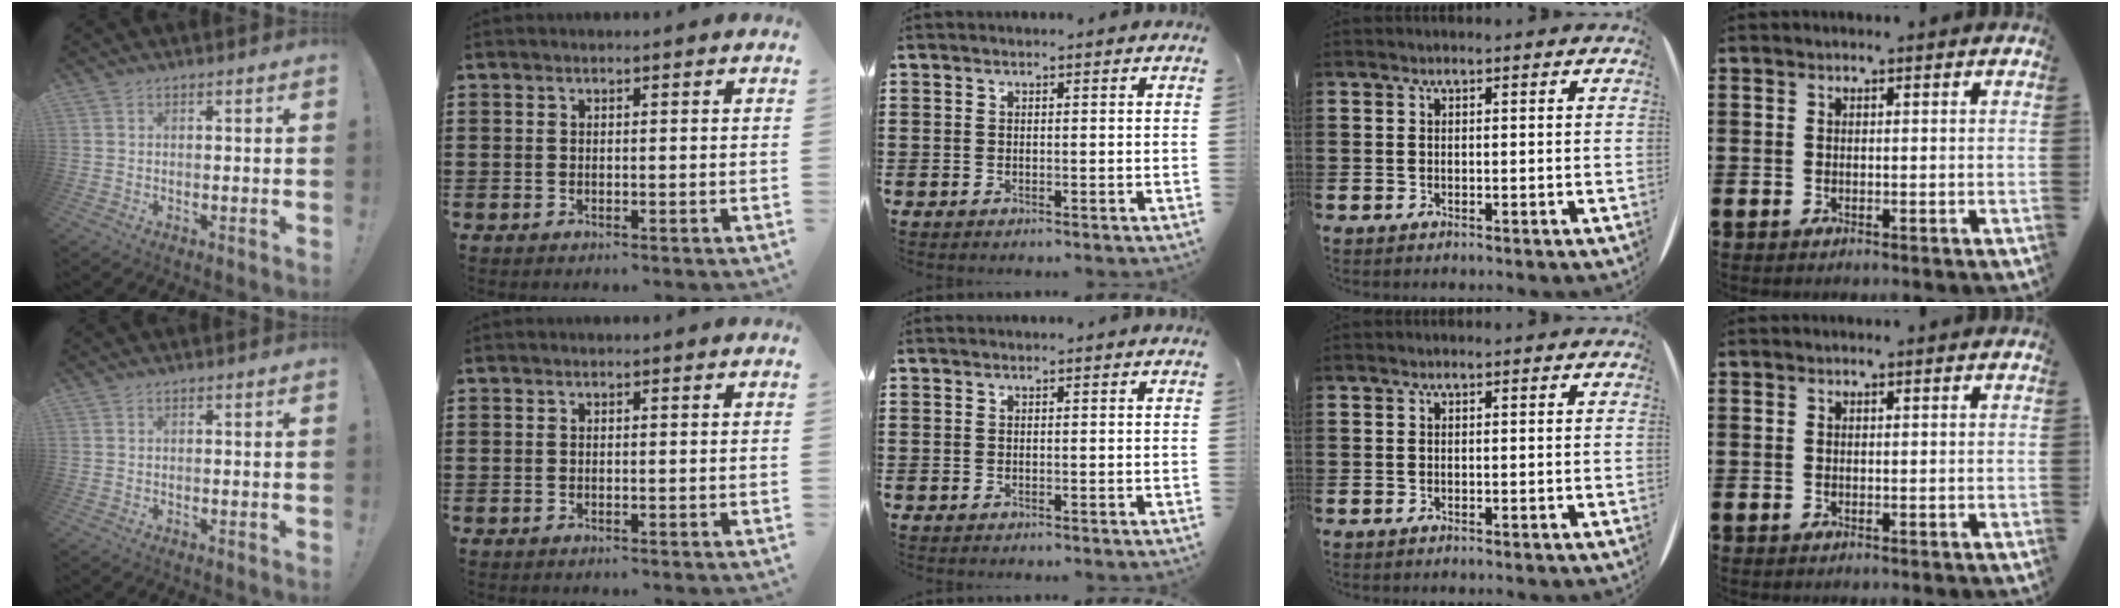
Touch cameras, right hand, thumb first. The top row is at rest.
{}